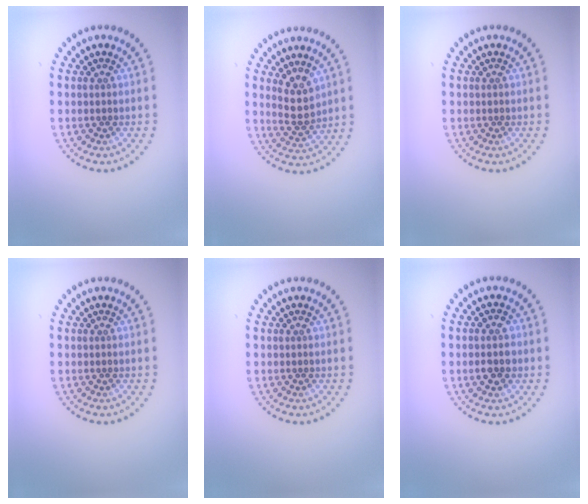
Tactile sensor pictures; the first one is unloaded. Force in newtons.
{"total": 2.9, "press": 2.6, "slide": 1.3}
{"total": 0.0}
{"total": 0.0}
{"total": 0.0}
{"total": 2.2, "press": 2.2, "slide": 0.2}